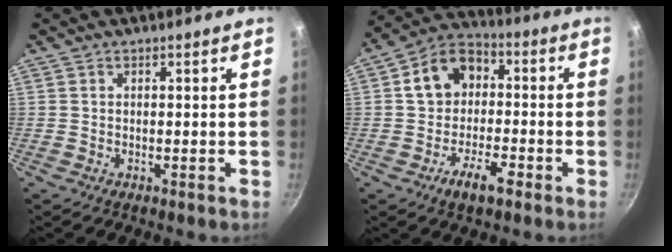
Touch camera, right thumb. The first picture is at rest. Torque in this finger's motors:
{"motor_torque": [0.17, 2.08, 0.70, -0.70, 0.31]}